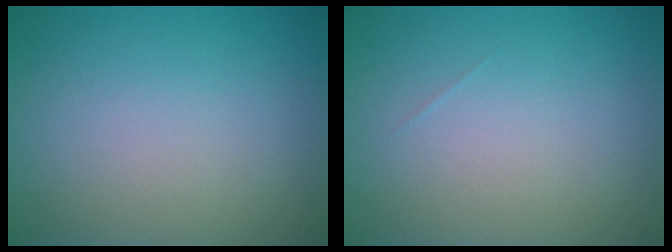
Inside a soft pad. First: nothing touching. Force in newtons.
{"total": 0.0}